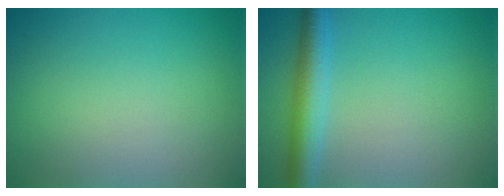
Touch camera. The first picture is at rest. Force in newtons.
{"total": 4.1, "press": 4.1, "slide": 0.1}